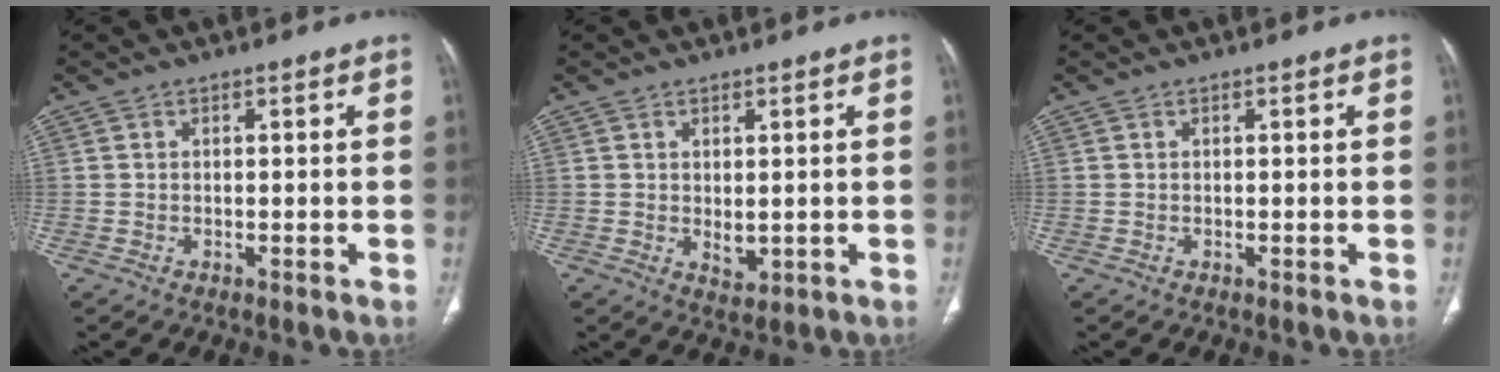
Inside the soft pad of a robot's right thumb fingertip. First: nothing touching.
{"total": 2.4, "force": [0.1, 1.3, 2.0], "torque": [-0.030, -0.011, 0.010]}
{"total": 0.0}